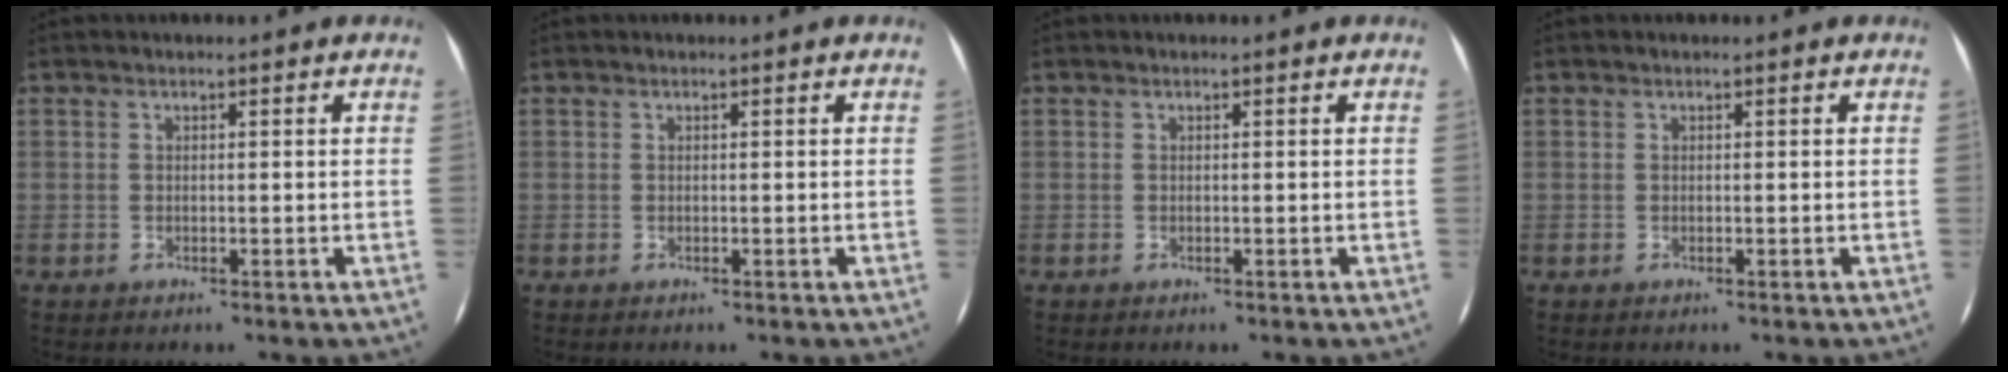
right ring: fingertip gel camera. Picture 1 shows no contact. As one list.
[{"total": 0.0}, {"total": 0.0}, {"total": 0.0}]